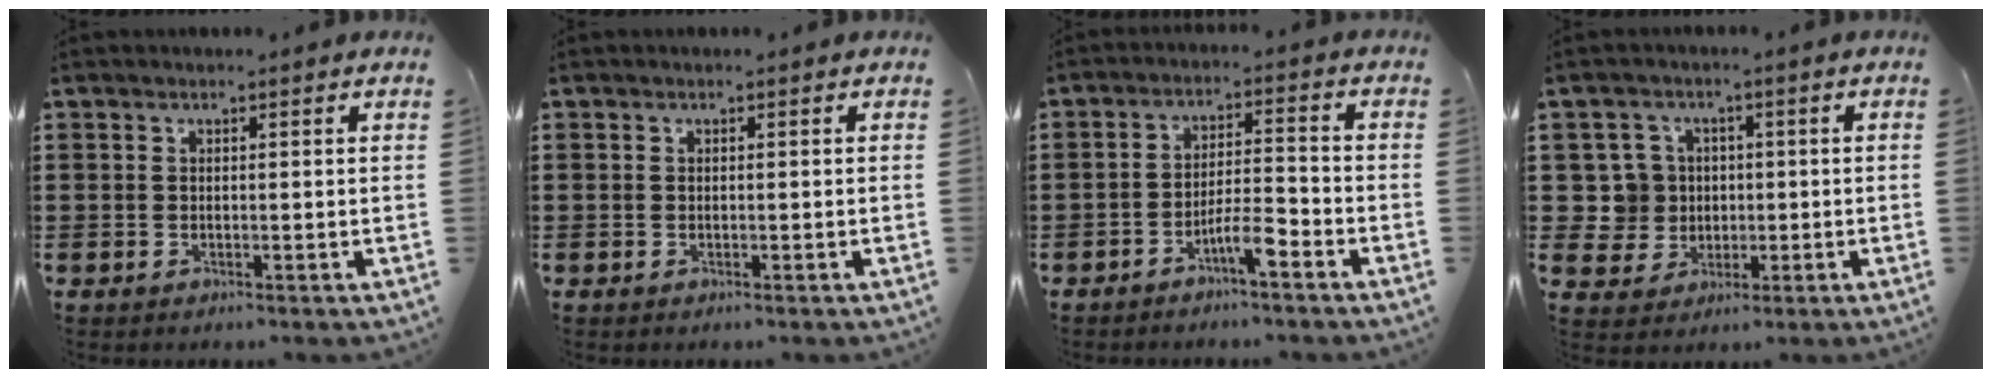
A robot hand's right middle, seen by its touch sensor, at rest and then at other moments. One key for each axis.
{"total": 0.0}
{"total": 5.2, "fx": -3.5, "fy": 0.8, "fz": 3.8, "tx": -0.079, "ty": 0.002, "tz": -0.068}
{"total": 6.3, "fx": 0.3, "fy": 6.2, "fz": 1.4, "tx": -0.055, "ty": 0.018, "tz": 0.009}